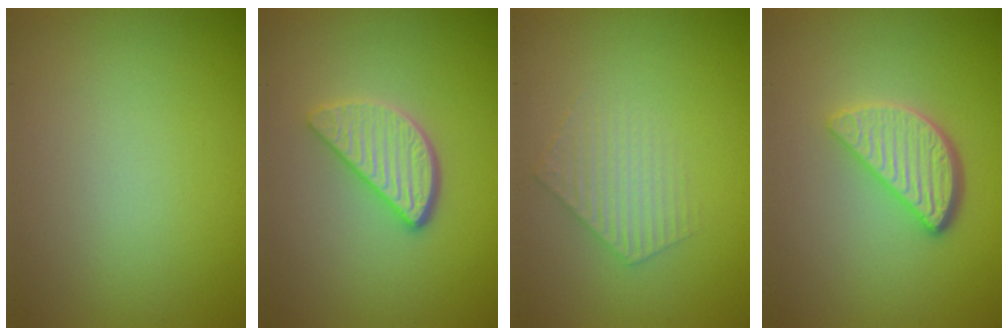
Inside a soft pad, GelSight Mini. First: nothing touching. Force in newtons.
{"total": 3.5, "press": 2.9, "slide": 2.0}
{"total": 2.2, "press": 2.1, "slide": 0.4}
{"total": 4.0, "press": 3.2, "slide": 2.4}